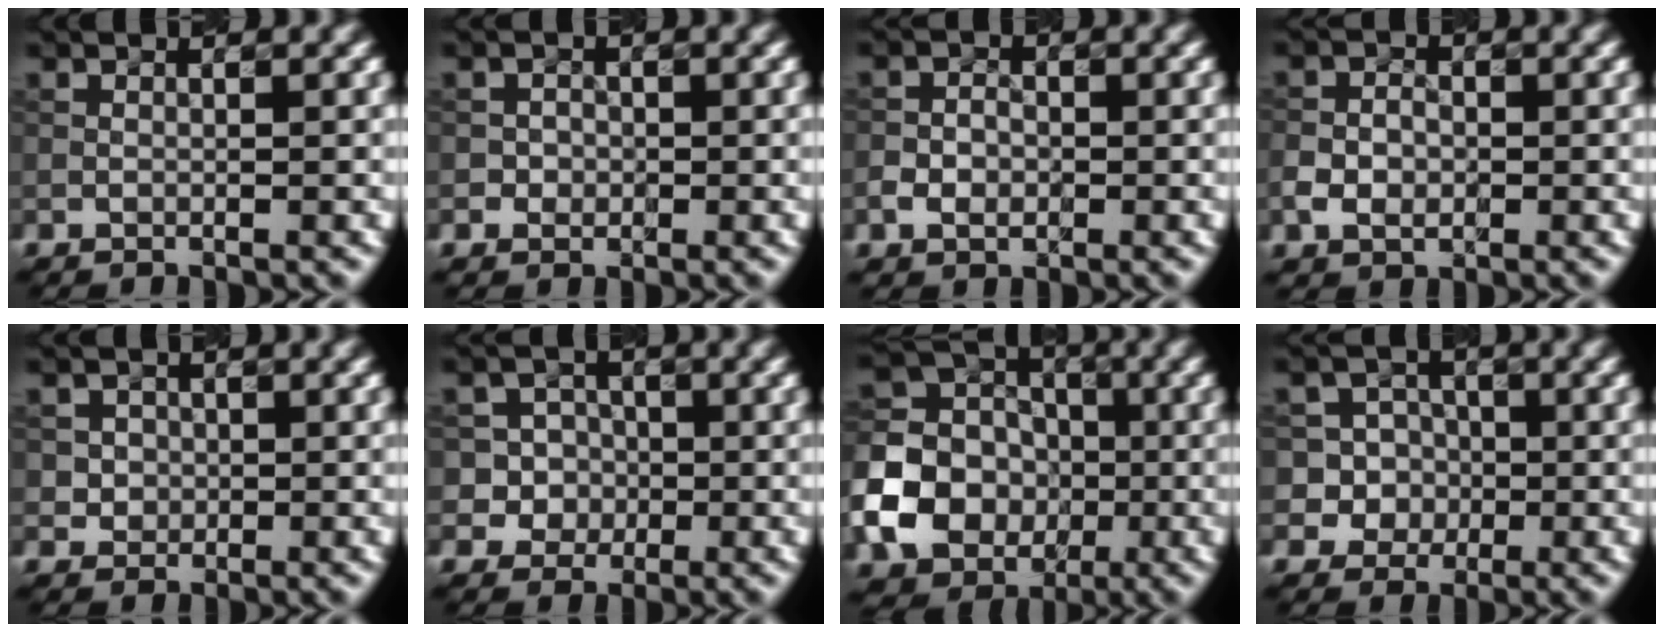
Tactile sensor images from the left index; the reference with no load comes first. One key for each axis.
{"total": 1.2, "fx": -0.2, "fy": 1.2, "fz": 0.3, "tx": 0.010, "ty": -0.001, "tz": -0.007}
{"total": 2.2, "fx": -0.7, "fy": 1.7, "fz": 1.1, "tx": -0.013, "ty": -0.001, "tz": -0.017}
{"total": 2.7, "fx": -0.7, "fy": 2.1, "fz": 1.6, "tx": -0.028, "ty": -0.001, "tz": -0.018}
{"total": 2.2, "fx": 0.4, "fy": 2.0, "fz": 0.6, "tx": -0.002, "ty": -0.004, "tz": 0.015}
{"total": 4.5, "fx": -0.3, "fy": 4.4, "fz": 0.8, "tx": 0.004, "ty": 0.020, "tz": -0.017}
{"total": 8.9, "fx": -2.5, "fy": 7.5, "fz": 4.0, "tx": -0.083, "ty": 0.000, "tz": -0.057}
{"total": 5.8, "fx": -0.2, "fy": 5.7, "fz": 1.1, "tx": -0.007, "ty": 0.026, "tz": -0.018}